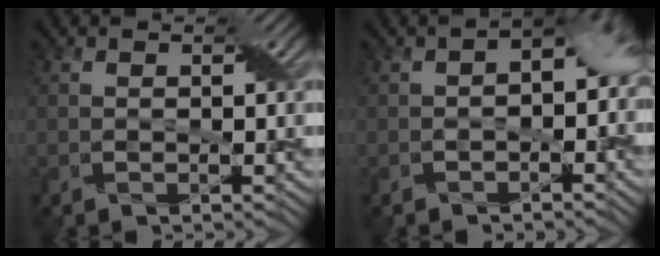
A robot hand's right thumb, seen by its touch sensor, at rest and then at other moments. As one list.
[{"total": 7.0, "force": [-0.5, 4.4, 5.4], "torque": [-0.043, 0.000, -0.004]}]